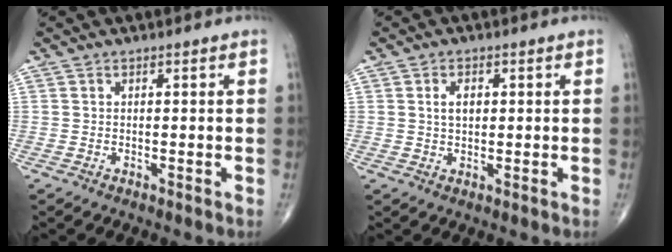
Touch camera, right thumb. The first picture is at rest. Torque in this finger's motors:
{"motor_torque": [-0.09, 0.07, 0.20, 0.00, 0.05]}